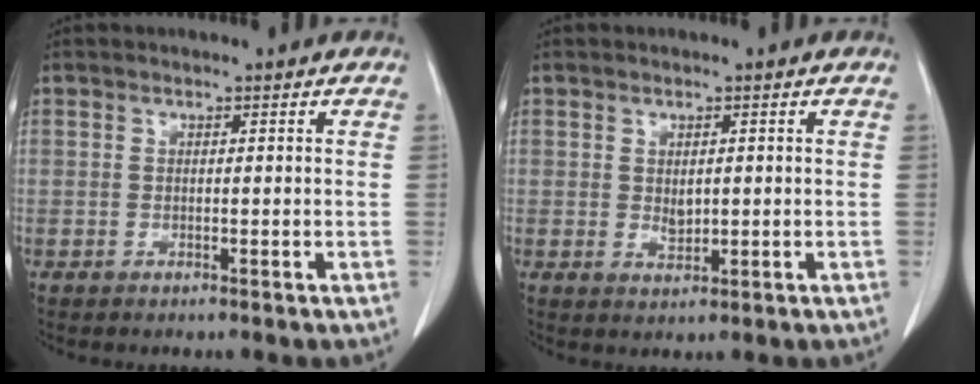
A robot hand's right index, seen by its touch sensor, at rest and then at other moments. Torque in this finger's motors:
{"motor_torque": [0.29, 0.21, -0.01, 0.03]}